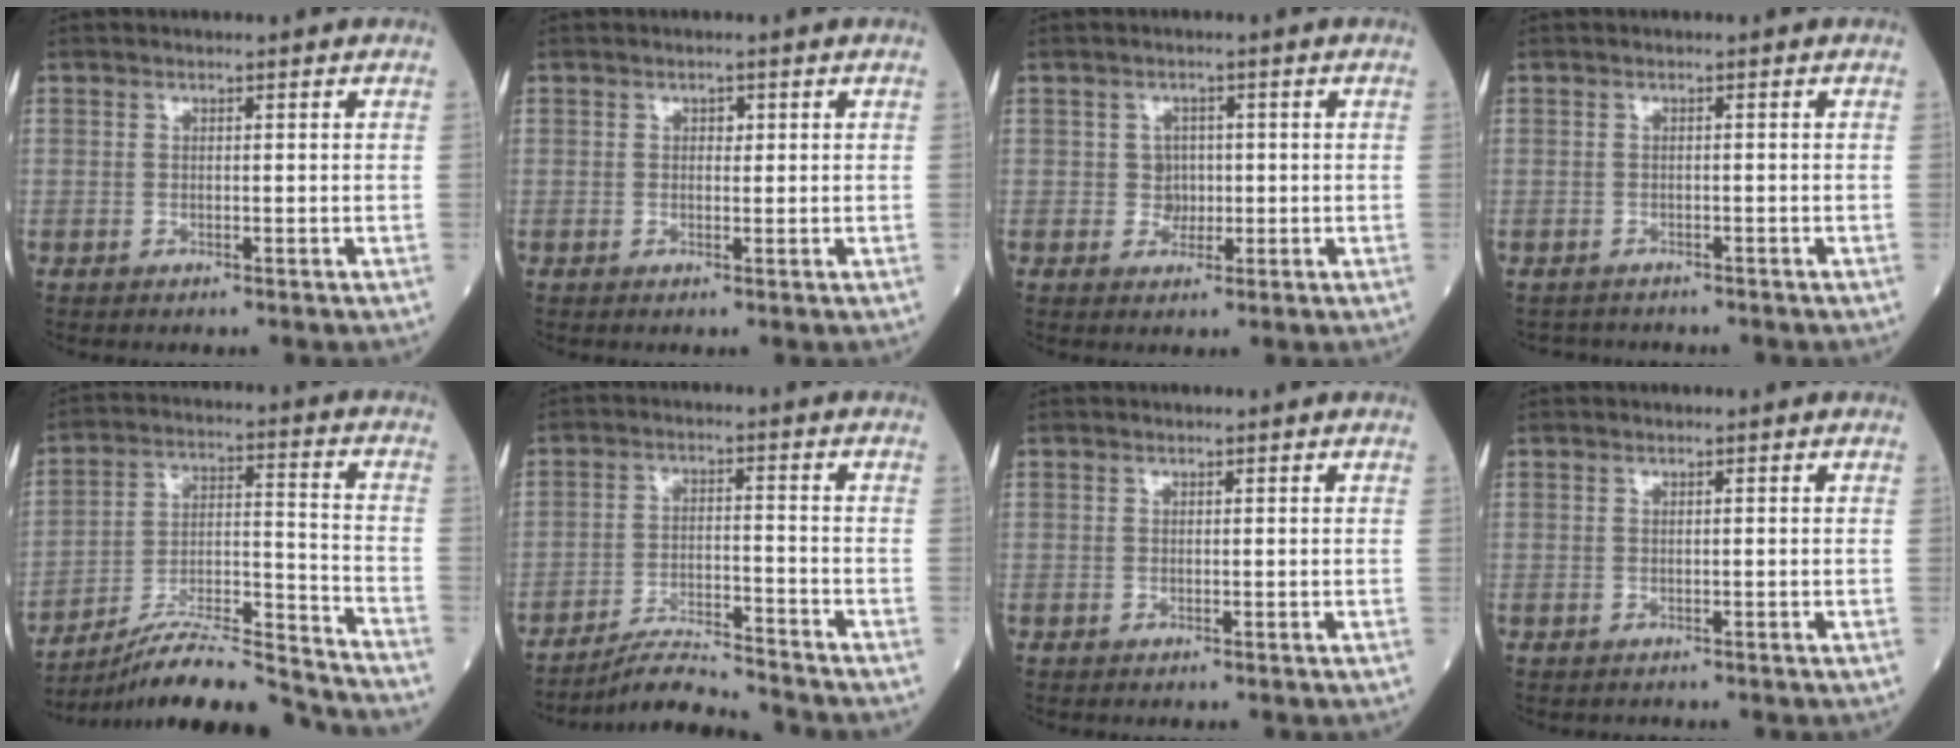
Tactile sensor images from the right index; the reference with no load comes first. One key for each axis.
{"total": 0.9, "fx": 0.3, "fy": 0.7, "fz": 0.5, "tx": -0.006, "ty": 0.001, "tz": 0.004}
{"total": 2.1, "fx": 0.2, "fy": 2.1, "fz": 0.6, "tx": -0.005, "ty": 0.005, "tz": 0.006}
{"total": 2.3, "fx": -2.1, "fy": 0.9, "fz": -0.2, "tx": -0.002, "ty": -0.003, "tz": -0.032}
{"total": 18.7, "fx": -17.6, "fy": -0.2, "fz": 6.2, "tx": -0.118, "ty": 0.006, "tz": -0.289}
{"total": 7.6, "fx": -7.5, "fy": -0.8, "fz": 1.0, "tx": -0.018, "ty": -0.006, "tz": -0.134}
{"total": 0.0}
{"total": 0.0}